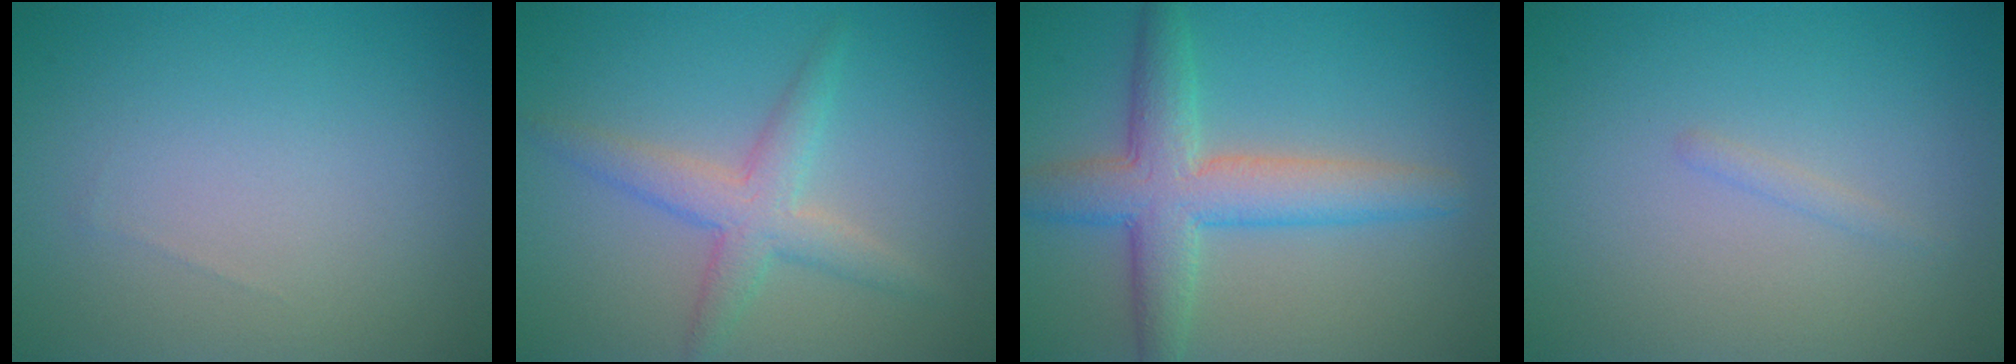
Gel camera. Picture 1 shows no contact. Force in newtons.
{"total": 3.5, "press": 3.5, "slide": 0.1}
{"total": 6.0, "press": 6.0, "slide": 0.2}
{"total": 0.6, "press": 0.6, "slide": 0.0}